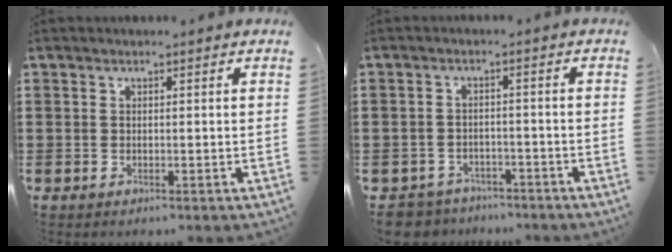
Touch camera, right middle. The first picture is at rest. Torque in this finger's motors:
{"motor_torque": [0.00, 0.00, 0.00, 0.01]}